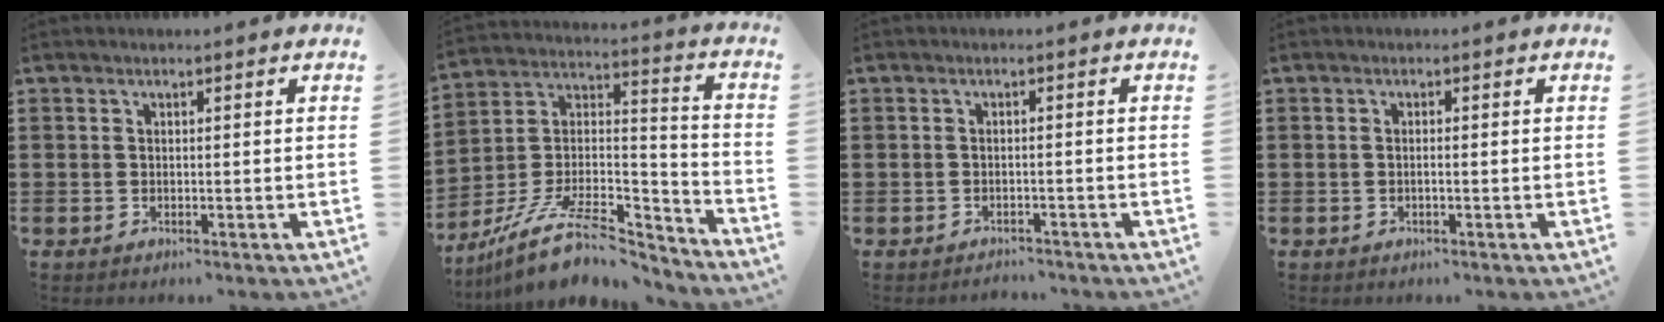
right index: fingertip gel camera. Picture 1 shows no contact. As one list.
[{"total": 12.1, "force": [-9.2, 4.4, 6.6], "torque": [-0.125, 0.022, -0.172]}, {"total": 1.5, "force": [-1.4, 0.3, -0.2], "torque": [-0.001, 0.002, -0.034]}, {"total": 0.6, "force": [-0.1, 0.0, 0.6], "torque": [-0.011, -0.002, -0.002]}]